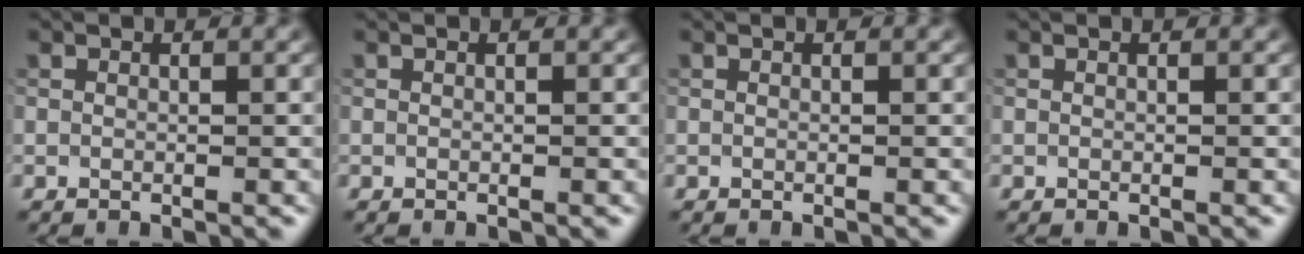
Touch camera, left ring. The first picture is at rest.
{"total": 0.0}
{"total": 0.0}
{"total": 0.0}